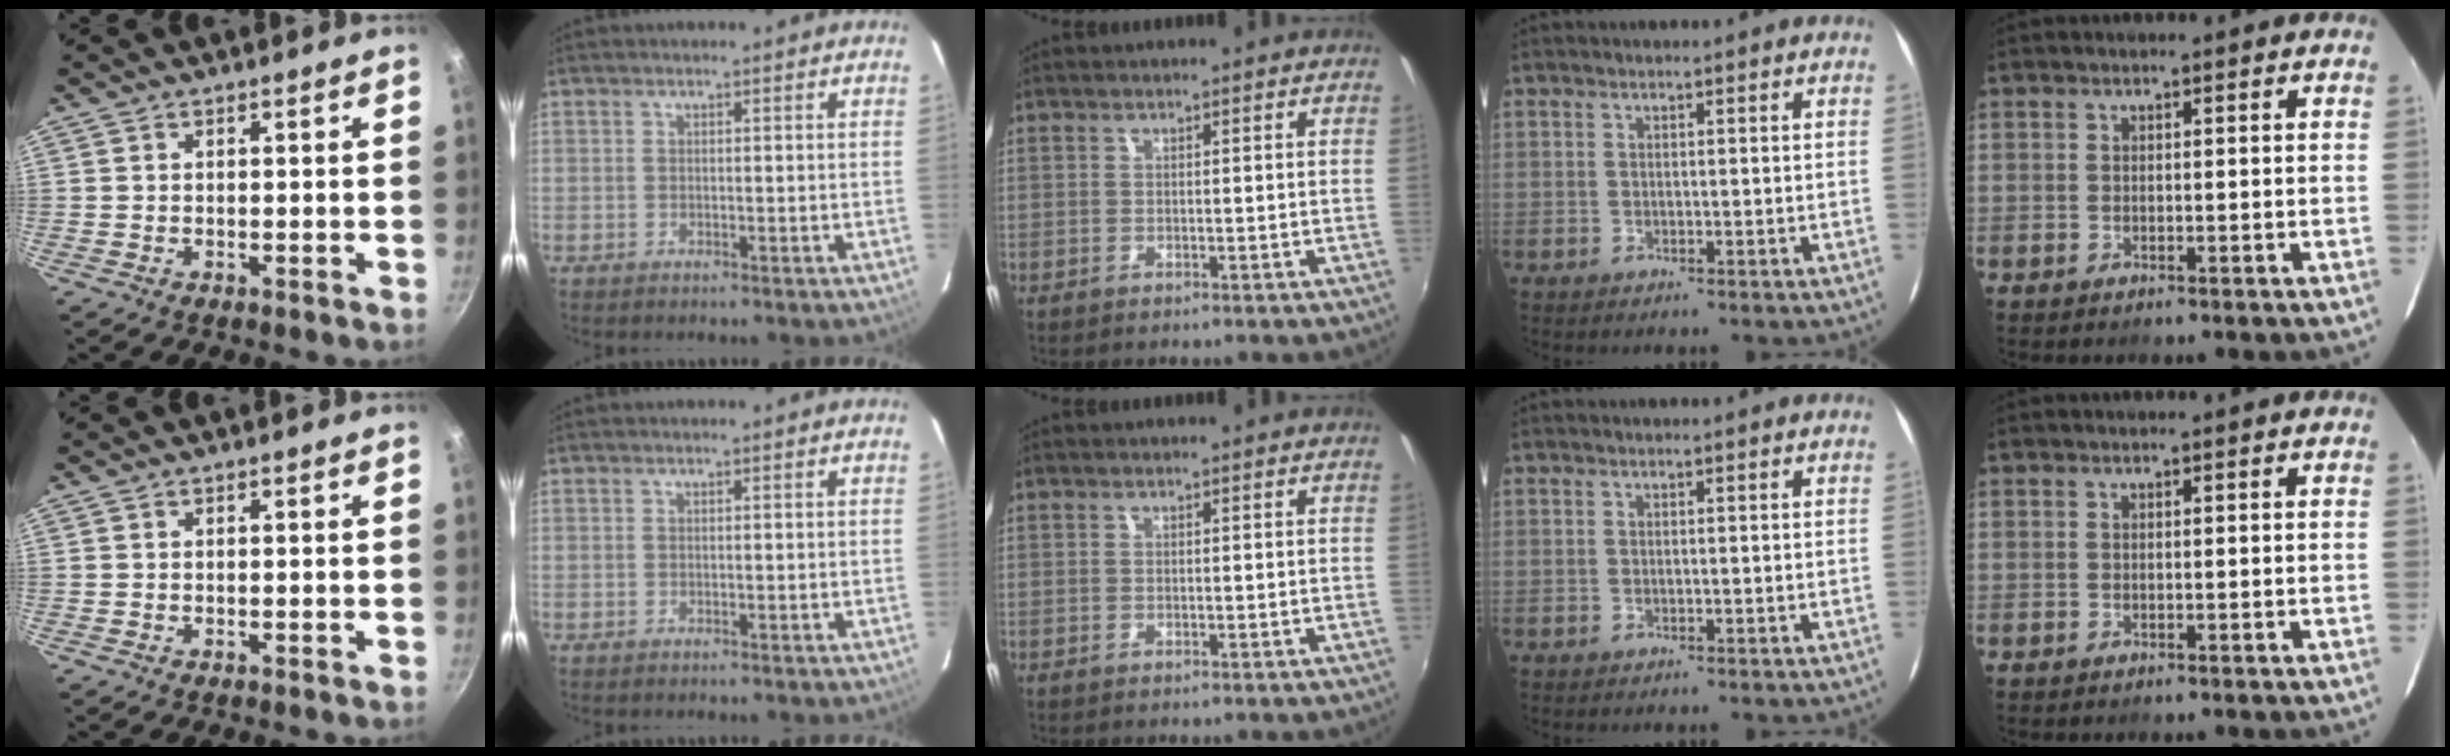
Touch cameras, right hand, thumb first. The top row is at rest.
{}